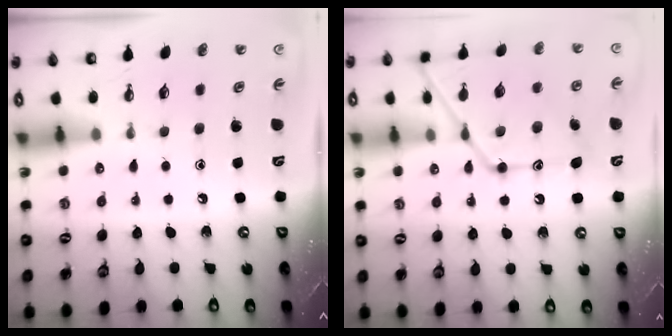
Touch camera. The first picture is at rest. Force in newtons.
{"total": 16.1, "press": 16.0, "slide": 1.2}